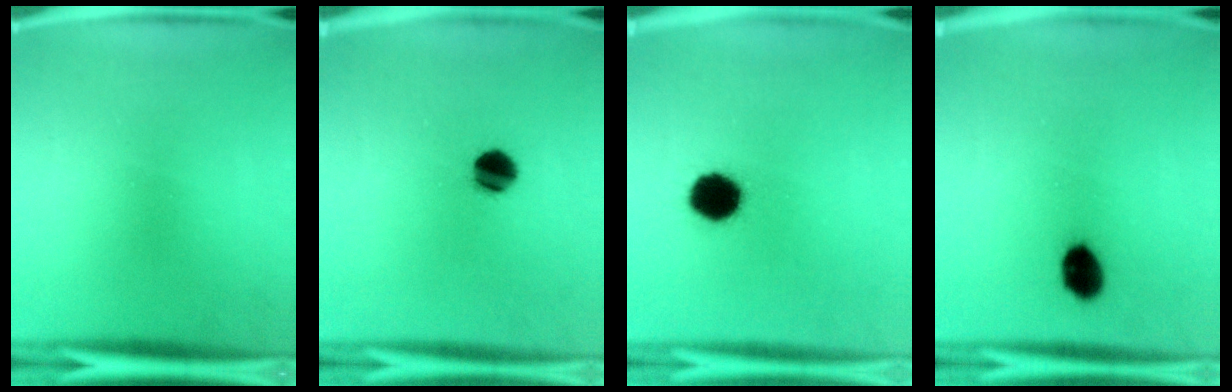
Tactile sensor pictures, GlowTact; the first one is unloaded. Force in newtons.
{"total": 6.4}
{"total": 10.4}
{"total": 5.9}